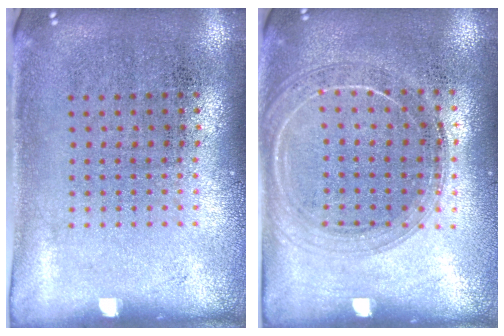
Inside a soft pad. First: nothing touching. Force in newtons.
{"total": 1.6, "press": 1.6, "slide": 0.4}